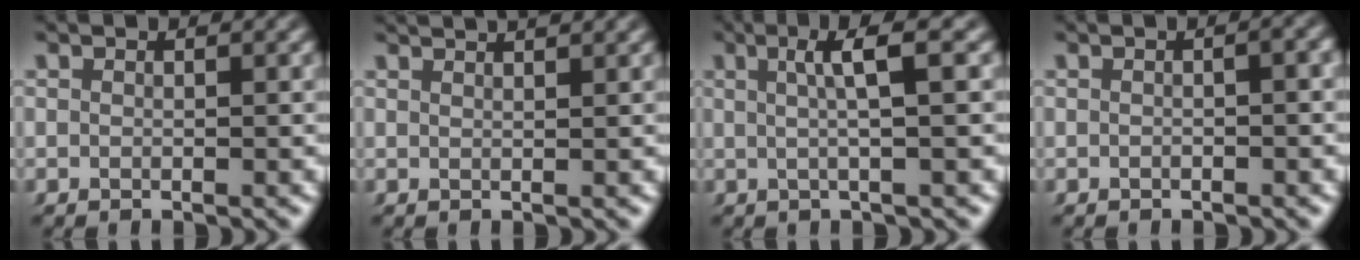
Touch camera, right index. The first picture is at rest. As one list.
[{"total": 2.2, "force": [2.0, -0.3, 1.0], "torque": [-0.005, 0.005, 0.031]}, {"total": 3.8, "force": [1.4, -0.3, 3.5], "torque": [-0.055, 0.015, 0.018]}, {"total": 1.2, "force": [-0.2, 0.2, 1.1], "torque": [-0.014, 0.010, -0.009]}]